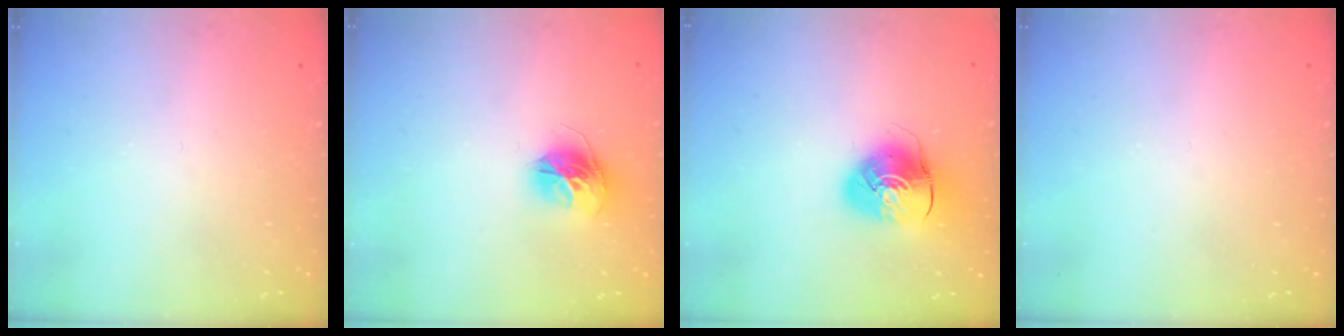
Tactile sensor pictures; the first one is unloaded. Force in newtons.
{"total": 12.0, "press": 12.0, "slide": 1.2}
{"total": 9.7, "press": 9.6, "slide": 1.2}
{"total": 0.0}